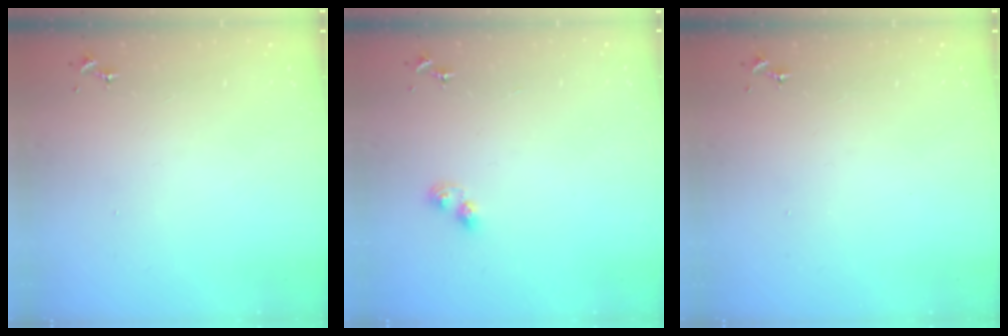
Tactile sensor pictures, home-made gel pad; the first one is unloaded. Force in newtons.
{"total": 5.4, "press": 5.4, "slide": 0.6}
{"total": 0.0}